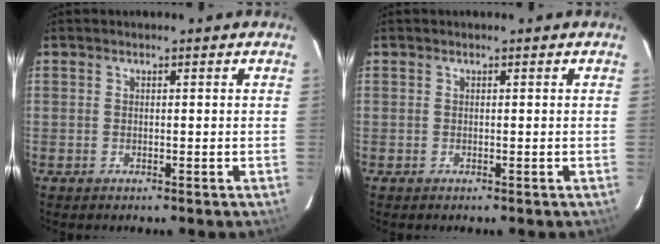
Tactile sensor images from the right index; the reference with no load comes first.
{"total": 0.0}